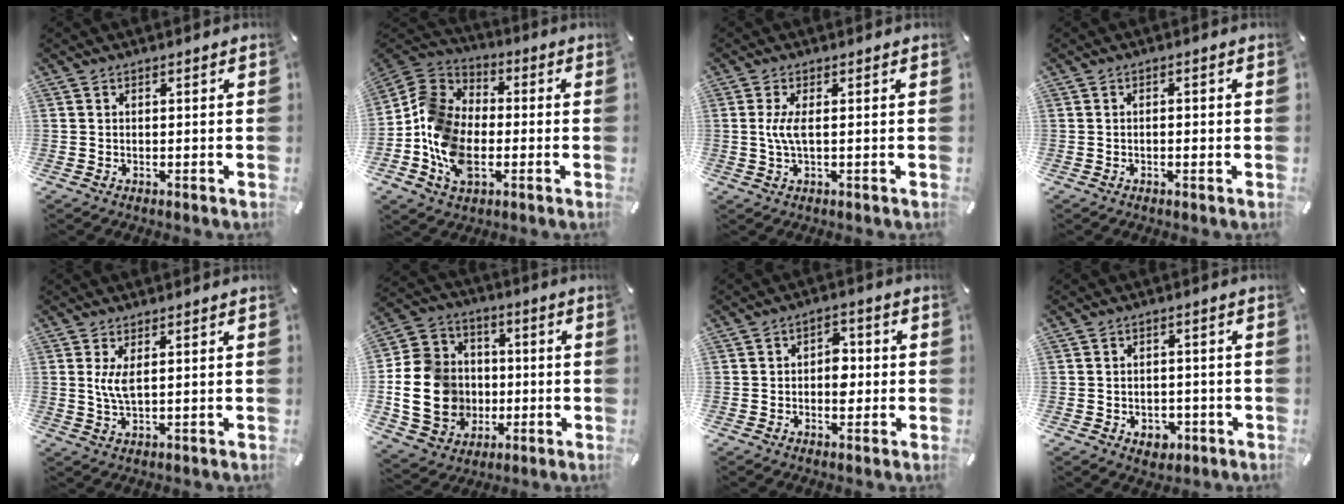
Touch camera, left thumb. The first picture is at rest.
{"total": 13.3, "force": [-4.7, 9.6, 7.9], "torque": [-0.193, 0.022, -0.090]}
{"total": 4.0, "force": [0.3, 0.8, 3.9], "torque": [-0.090, -0.008, 0.000]}
{"total": 1.4, "force": [-0.5, 0.4, 1.2], "torque": [-0.022, 0.003, -0.011]}
{"total": 4.0, "force": [1.1, 1.3, 3.7], "torque": [-0.076, -0.006, 0.016]}
{"total": 17.9, "force": [-2.6, 15.6, 8.4], "torque": [-0.177, 0.021, -0.039]}
{"total": 5.2, "force": [-0.6, 3.5, 3.8], "torque": [-0.046, 0.003, -0.016]}
{"total": 3.8, "force": [-1.3, 3.1, 1.9], "torque": [-0.016, -0.002, -0.025]}